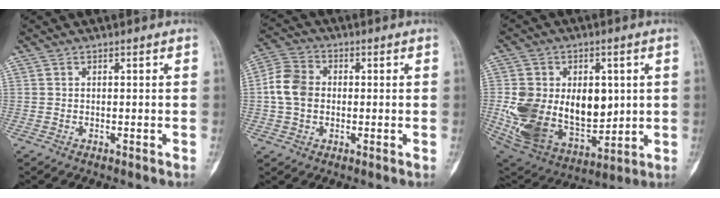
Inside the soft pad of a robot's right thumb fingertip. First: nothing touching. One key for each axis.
{"total": 8.2, "fx": -0.1, "fy": 6.4, "fz": 5.1, "tx": -0.091, "ty": 0.018, "tz": -0.010}
{"total": 23.3, "fx": 0.9, "fy": 15.6, "fz": 17.2, "tx": -0.294, "ty": -0.016, "tz": 0.050}